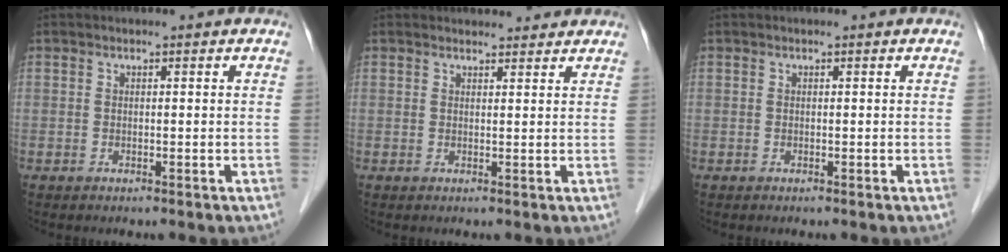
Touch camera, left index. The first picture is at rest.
{"total": 4.2, "force": [4.0, 1.1, 0.5], "torque": [-0.006, 0.013, 0.049]}
{"total": 0.0}